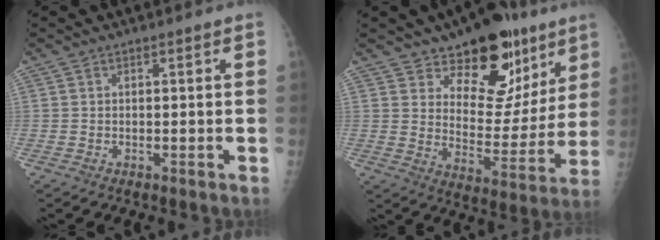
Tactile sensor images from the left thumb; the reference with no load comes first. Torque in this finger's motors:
{"motor_torque": [0.39, 0.46, -0.25, -0.39, 0.05]}